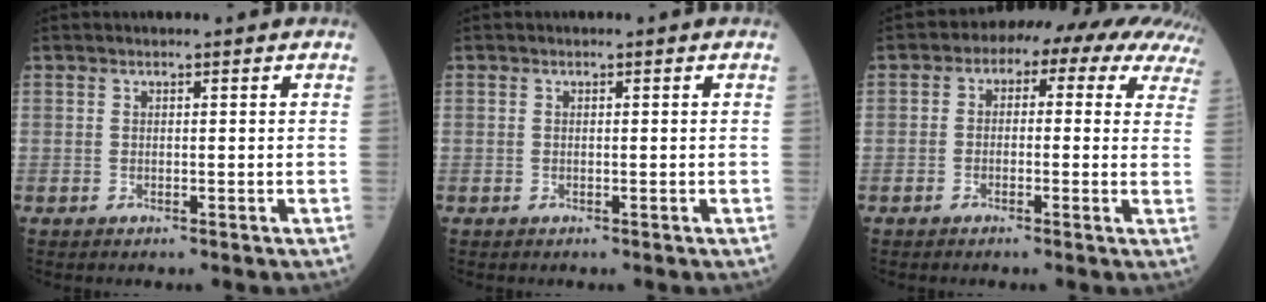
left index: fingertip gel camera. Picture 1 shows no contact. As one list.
[{"total": 0.0}, {"total": 12.0, "force": [7.2, 5.8, 7.6], "torque": [-0.081, 0.056, 0.061]}]